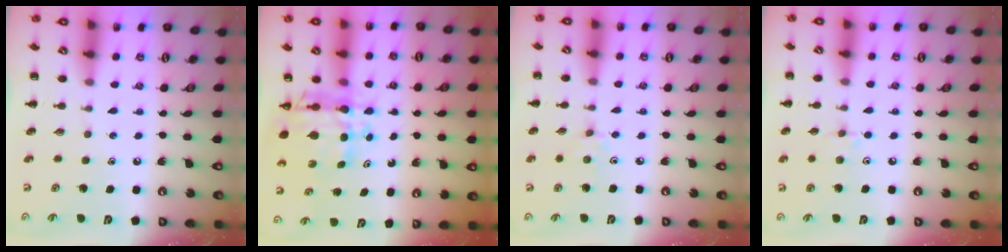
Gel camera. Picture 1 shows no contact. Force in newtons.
{"total": 9.1, "press": 8.5, "slide": 3.2}
{"total": 1.9, "press": 1.8, "slide": 0.7}
{"total": 5.7, "press": 5.4, "slide": 1.8}